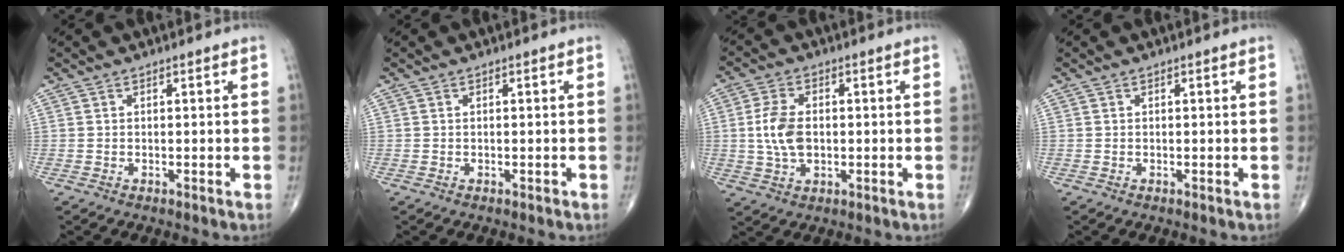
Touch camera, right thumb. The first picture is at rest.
{"total": 0.0}
{"total": 7.5, "force": [0.1, 4.5, 5.9], "torque": [-0.120, 0.002, 0.002]}
{"total": 0.0}